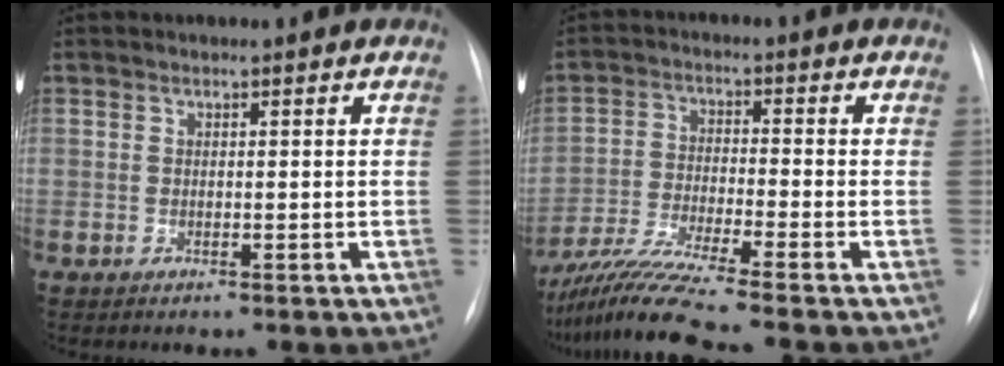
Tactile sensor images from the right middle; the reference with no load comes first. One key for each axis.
{"total": 10.4, "fx": -8.8, "fy": -1.9, "fz": 5.2, "tx": -0.099, "ty": -0.027, "tz": -0.159}